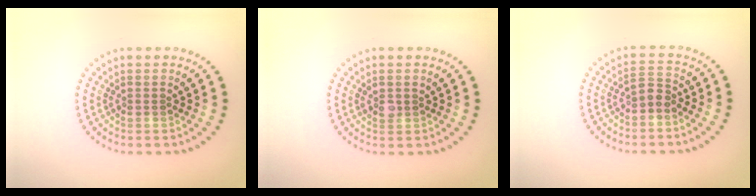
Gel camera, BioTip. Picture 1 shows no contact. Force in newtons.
{"total": 1.0, "press": 0.9, "slide": 0.4}
{"total": 1.5, "press": 1.2, "slide": 0.9}